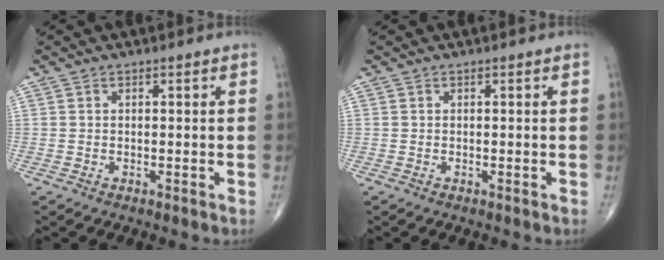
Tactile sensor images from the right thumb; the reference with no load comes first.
{"total": 0.0}